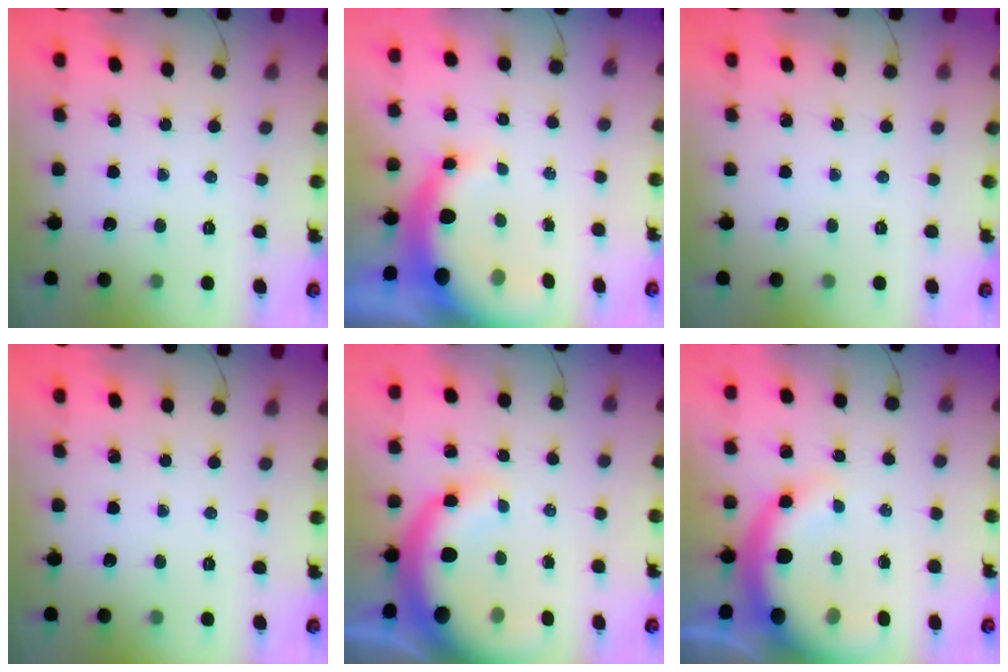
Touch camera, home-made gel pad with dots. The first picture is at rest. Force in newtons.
{"total": 9.5, "press": 9.4, "slide": 1.8}
{"total": 0.0}
{"total": 0.0}
{"total": 11.2, "press": 10.9, "slide": 2.4}
{"total": 13.3, "press": 12.9, "slide": 2.9}